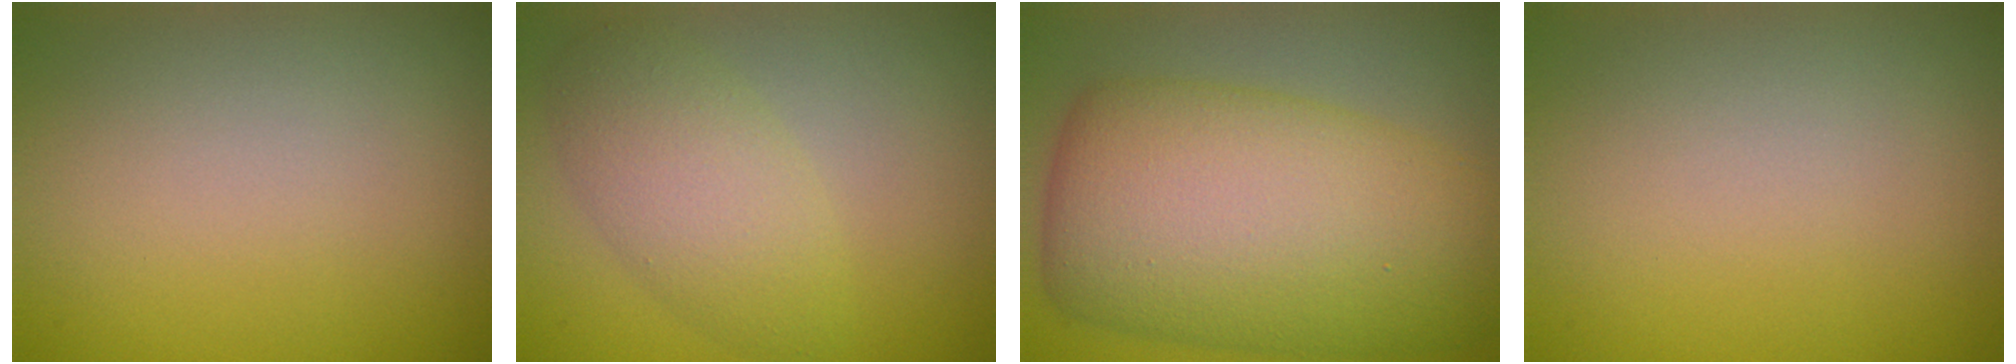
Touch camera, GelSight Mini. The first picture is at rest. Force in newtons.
{"total": 3.9, "press": 3.9, "slide": 0.1}
{"total": 12.7, "press": 12.7, "slide": 0.2}
{"total": 0.0}